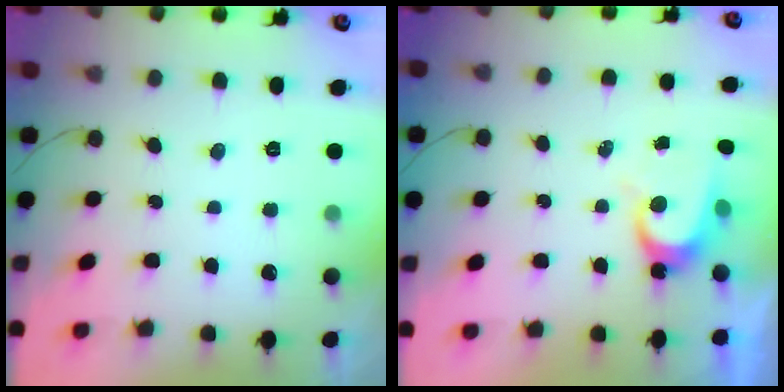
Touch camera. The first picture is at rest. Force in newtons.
{"total": 5.5, "press": 5.5, "slide": 0.3}